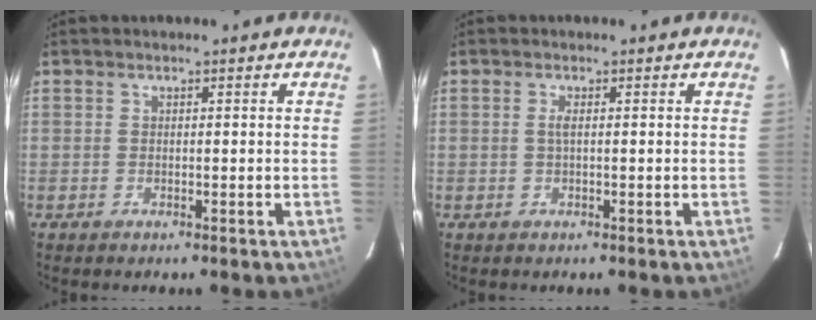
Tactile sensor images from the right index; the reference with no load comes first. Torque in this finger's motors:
{"motor_torque": [0.15, -0.01, 0.11, 0.04]}